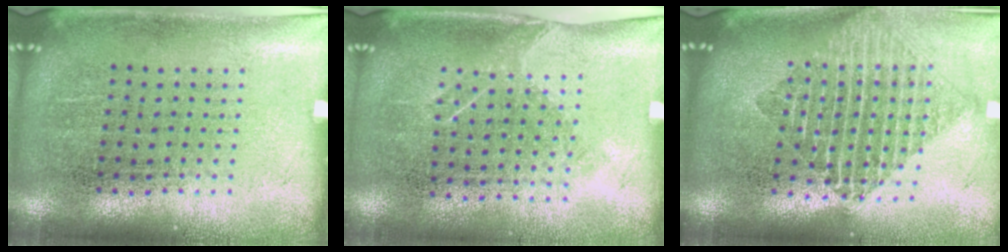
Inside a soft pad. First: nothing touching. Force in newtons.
{"total": 1.1, "press": 0.8, "slide": 0.6}
{"total": 1.9, "press": 1.6, "slide": 1.0}